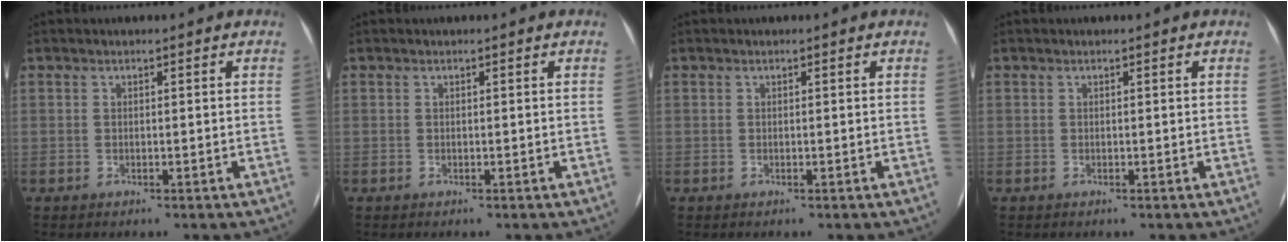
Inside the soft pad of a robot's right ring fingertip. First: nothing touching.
{"total": 0.0}
{"total": 0.0}
{"total": 0.0}